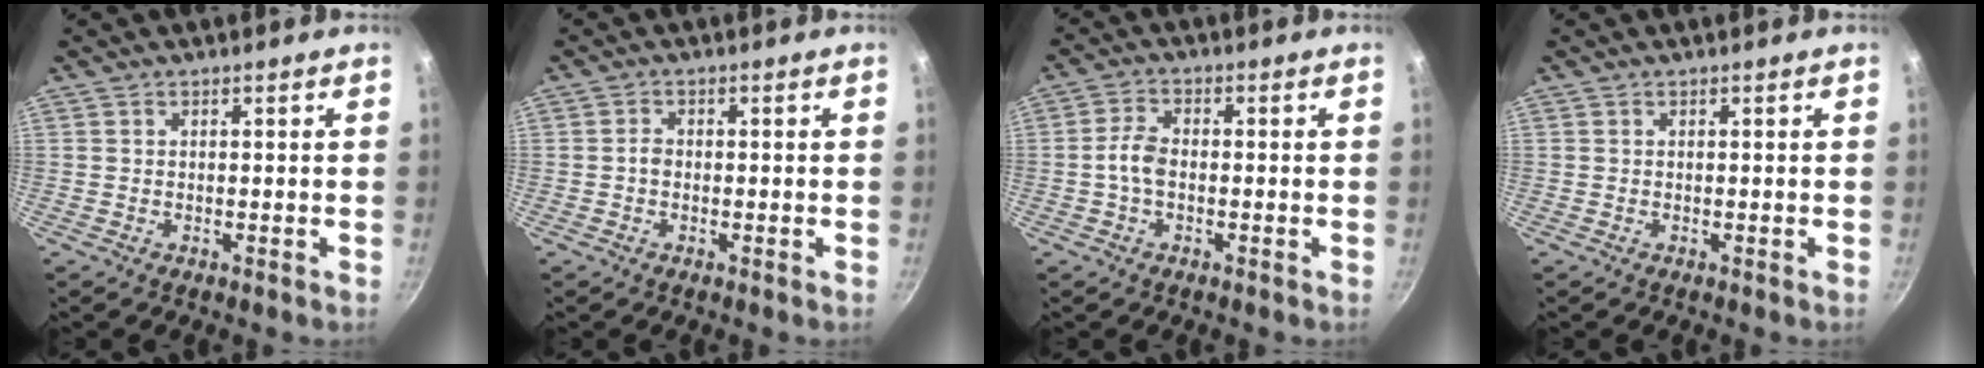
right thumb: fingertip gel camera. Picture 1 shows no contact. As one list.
[{"total": 1.4, "force": [-0.3, 1.1, 0.9], "torque": [-0.014, 0.008, -0.007]}, {"total": 4.2, "force": [-0.8, 2.5, 3.4], "torque": [-0.068, 0.018, -0.021]}, {"total": 0.0}]